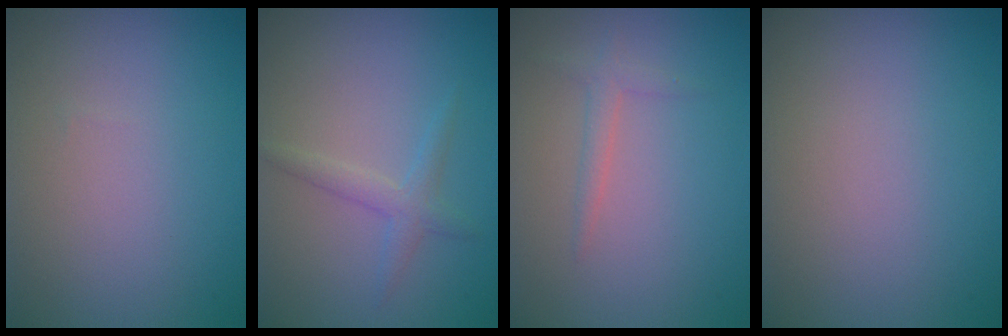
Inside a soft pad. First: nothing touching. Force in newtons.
{"total": 1.7, "press": 1.7, "slide": 0.1}
{"total": 1.4, "press": 1.4, "slide": 0.1}
{"total": 0.0}